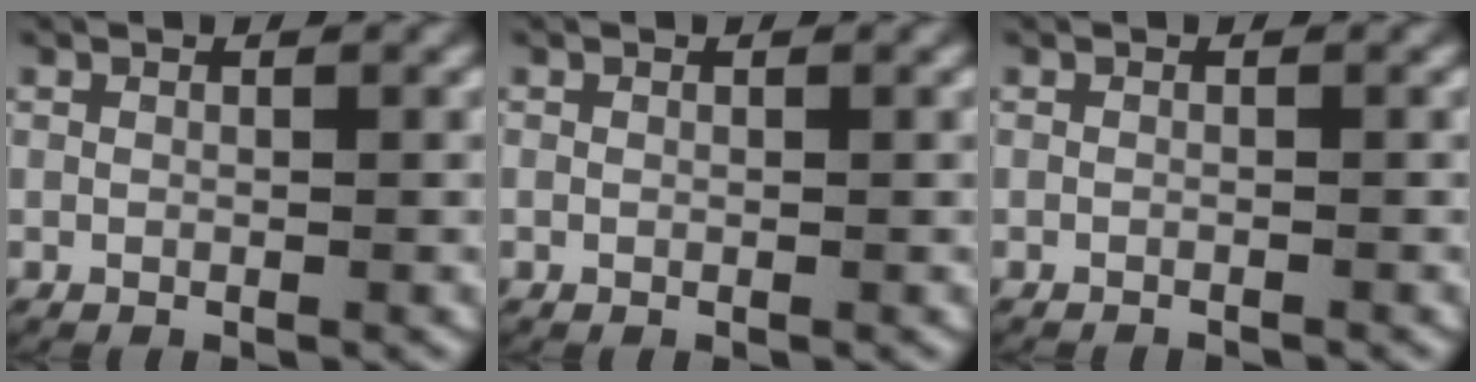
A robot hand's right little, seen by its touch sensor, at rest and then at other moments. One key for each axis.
{"total": 0.0}
{"total": 0.7, "fx": -0.7, "fy": 0.0, "fz": -0.1, "tx": -0.004, "ty": -0.005, "tz": -0.010}